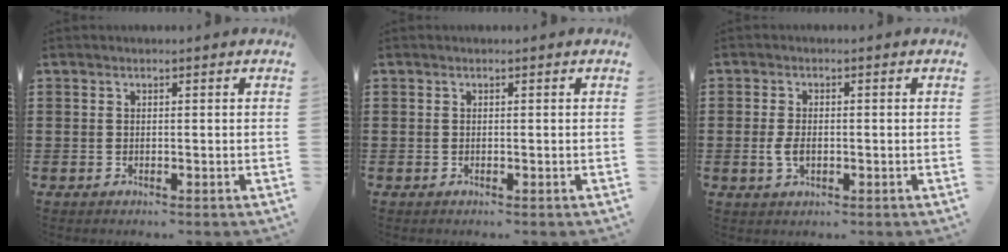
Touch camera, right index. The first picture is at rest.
{"total": 0.0}
{"total": 2.9, "force": [-0.4, 1.6, 2.4], "torque": [-0.061, -0.004, -0.012]}